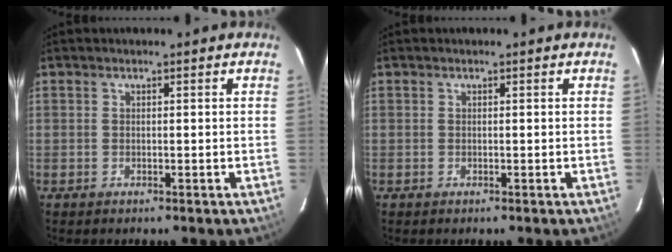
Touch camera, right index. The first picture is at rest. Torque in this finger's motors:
{"motor_torque": [0.00, 0.00, 0.02, 0.00]}